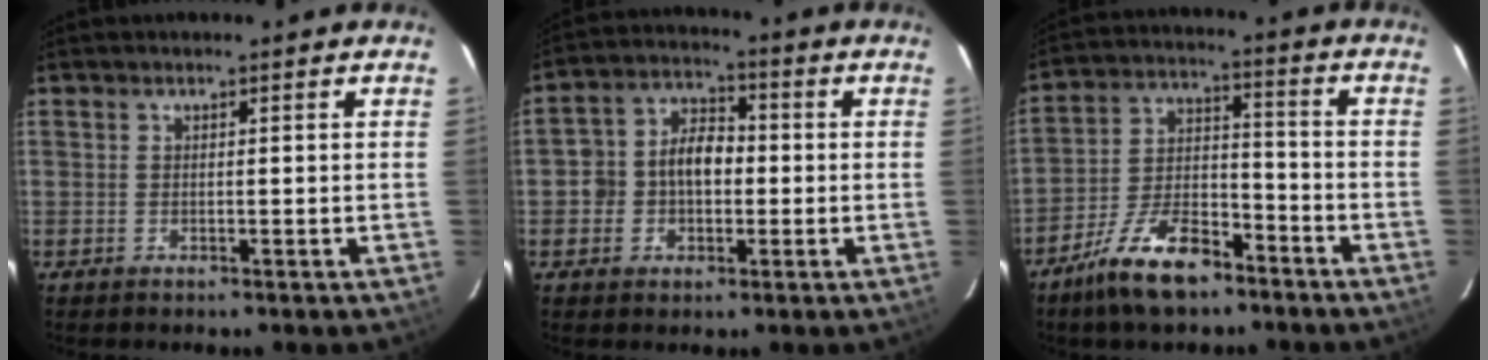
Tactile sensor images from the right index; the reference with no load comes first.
{"total": 7.5, "force": [-0.9, 5.9, 4.5], "torque": [-0.084, 0.027, -0.014]}
{"total": 13.0, "force": [-9.3, 5.0, 7.5], "torque": [-0.152, 0.005, -0.165]}